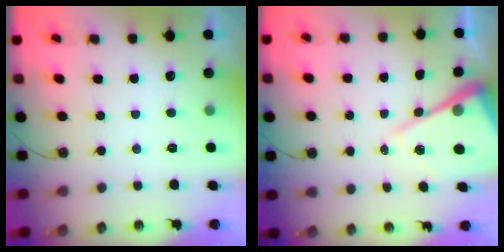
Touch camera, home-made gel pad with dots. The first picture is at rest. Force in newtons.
{"total": 13.1, "press": 13.1, "slide": 1.1}